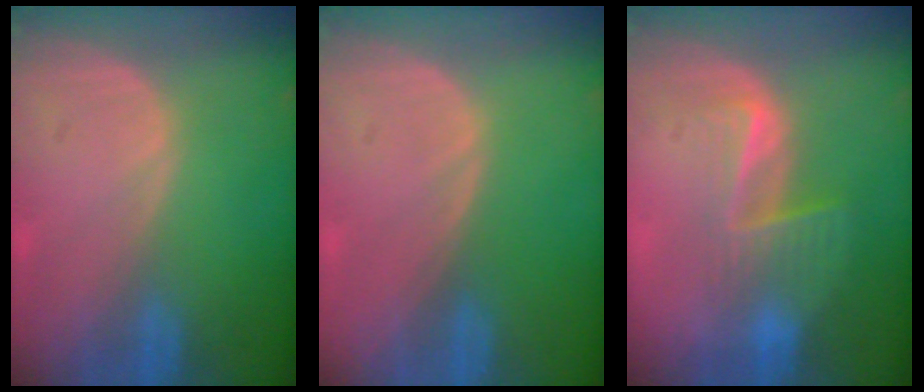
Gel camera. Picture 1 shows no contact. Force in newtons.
{"total": 0.0}
{"total": 6.7, "press": 5.7, "slide": 3.6}